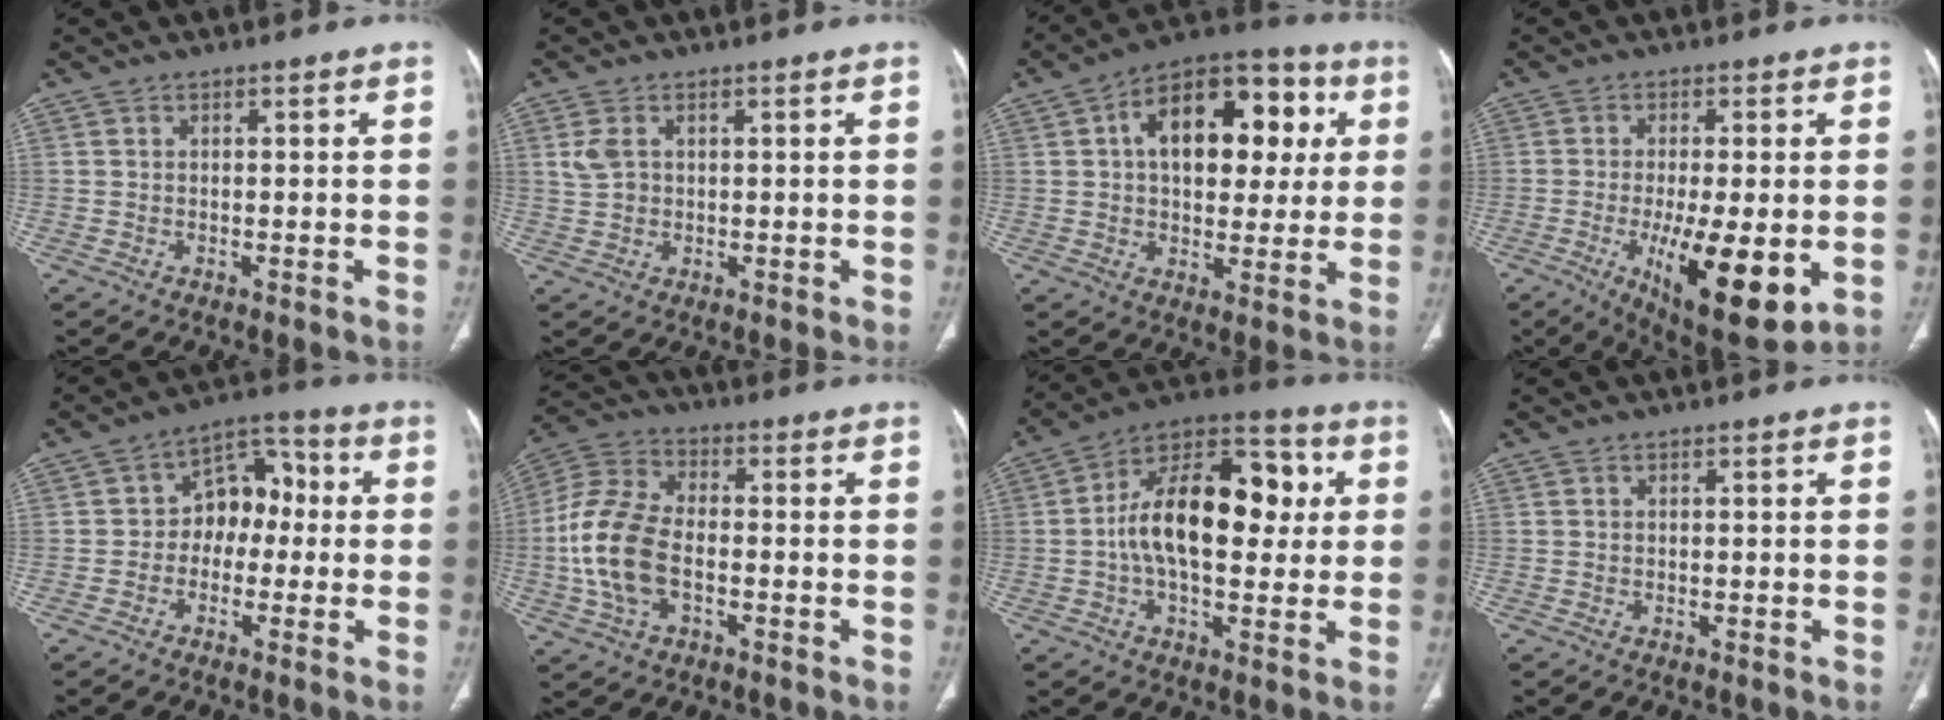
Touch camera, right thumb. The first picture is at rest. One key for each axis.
{"total": 3.3, "fx": 1.1, "fy": 2.3, "fz": 2.1, "tx": -0.049, "ty": 0.004, "tz": 0.029}
{"total": 19.9, "fx": 4.7, "fy": 11.9, "fz": 15.3, "tx": -0.179, "ty": 0.022, "tz": 0.063}
{"total": 15.8, "fx": -3.9, "fy": 5.1, "fz": 14.4, "tx": -0.224, "ty": -0.025, "tz": -0.046}
{"total": 9.1, "fx": -0.4, "fy": 6.7, "fz": 6.1, "tx": -0.049, "ty": 0.038, "tz": -0.023}
{"total": 14.1, "fx": -2.5, "fy": 8.4, "fz": 11.0, "tx": -0.237, "ty": 0.023, "tz": -0.050}
{"total": 20.1, "fx": 1.9, "fy": 11.1, "fz": 16.6, "tx": -0.245, "ty": 0.031, "tz": 0.023}
{"total": 0.0}